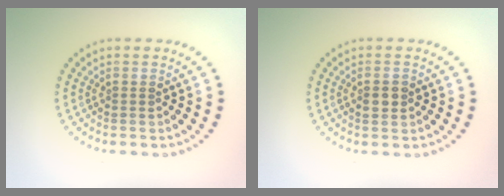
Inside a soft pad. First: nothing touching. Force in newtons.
{"total": 1.4, "press": 1.4, "slide": 0.1}